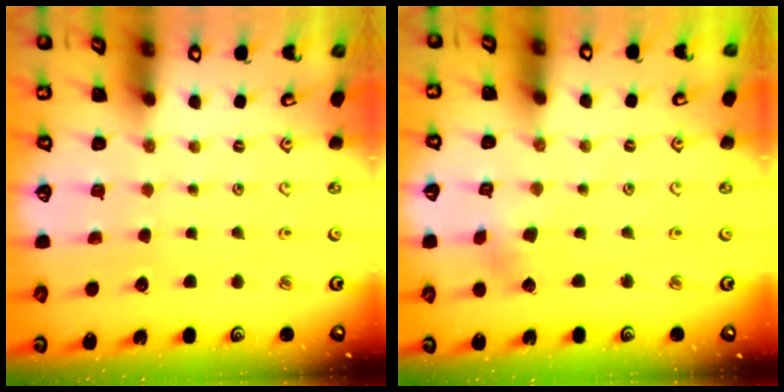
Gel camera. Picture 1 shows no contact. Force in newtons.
{"total": 2.6, "press": 2.6, "slide": 0.4}